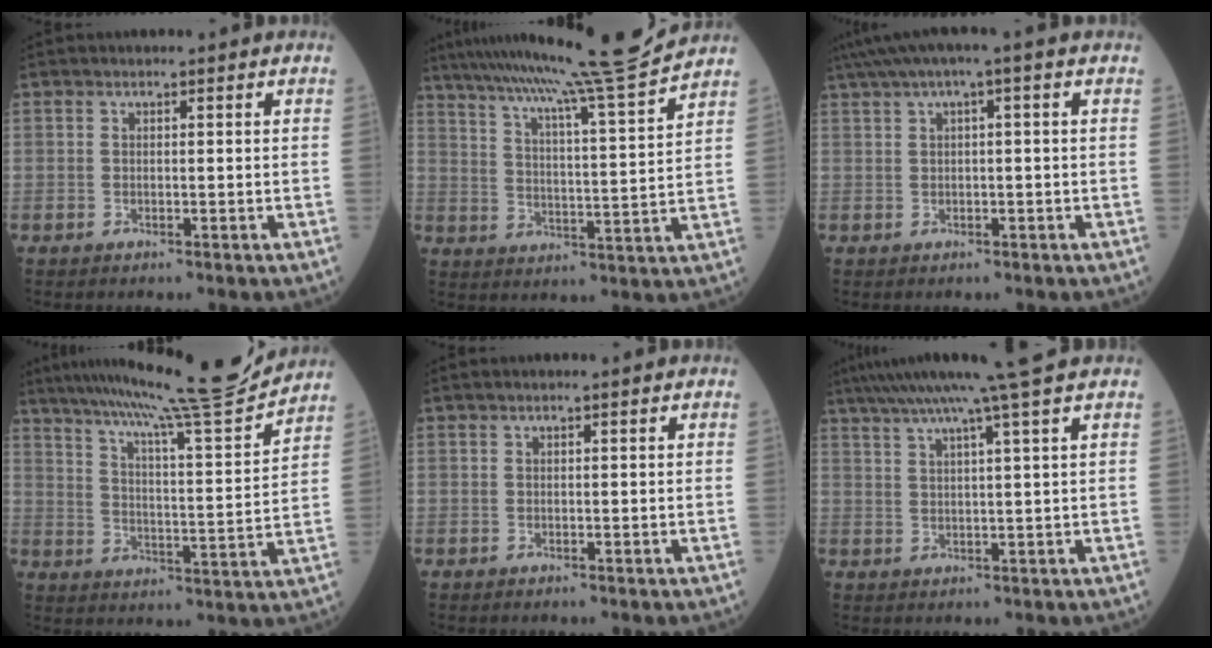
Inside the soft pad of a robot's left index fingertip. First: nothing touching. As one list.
[{"total": 16.9, "force": [15.2, -2.8, 7.0], "torque": [-0.122, -0.037, 0.222]}, {"total": 4.9, "force": [2.5, -0.1, 4.2], "torque": [-0.080, 0.035, 0.045]}, {"total": 17.9, "force": [16.1, -1.7, 7.5], "torque": [-0.126, -0.031, 0.236]}, {"total": 1.0, "force": [0.8, -0.1, 0.6], "torque": [-0.009, 0.008, 0.015]}, {"total": 10.7, "force": [8.2, -2.3, 6.4], "torque": [-0.107, 0.014, 0.118]}]